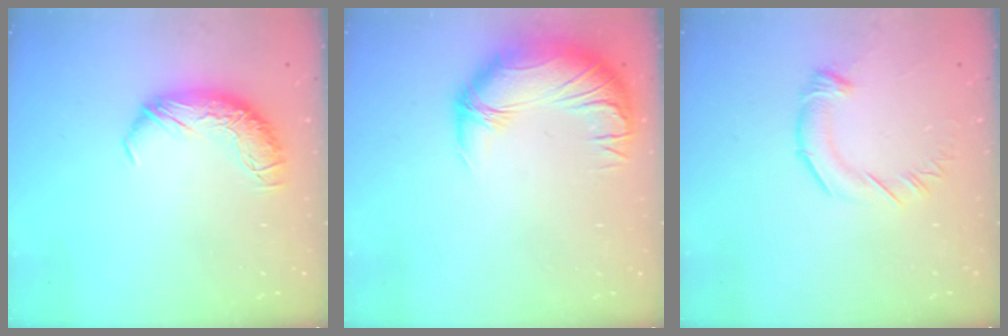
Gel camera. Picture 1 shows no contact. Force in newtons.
{"total": 2.8, "press": 0.1, "slide": 2.8}
{"total": 2.1, "press": 2.1, "slide": 0.3}